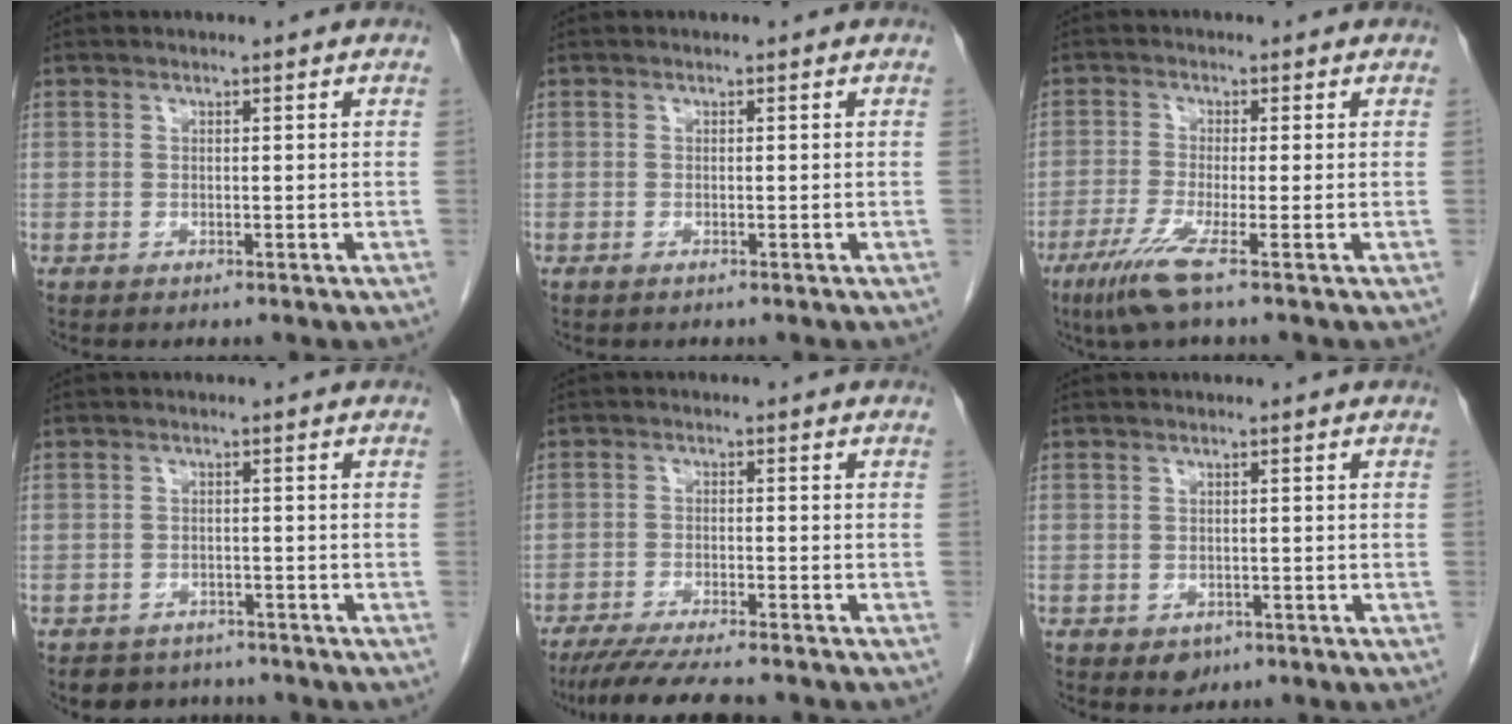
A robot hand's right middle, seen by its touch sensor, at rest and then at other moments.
{"total": 0.0}
{"total": 5.4, "force": [-3.1, -0.6, 4.4], "torque": [-0.091, -0.020, -0.067]}
{"total": 4.8, "force": [-4.2, 2.3, 0.1], "torque": [0.003, 0.005, -0.058]}
{"total": 9.7, "force": [-8.5, 0.5, 4.8], "torque": [-0.074, -0.026, -0.134]}
{"total": 2.0, "force": [-1.0, 1.5, 0.8], "torque": [-0.009, 0.002, -0.006]}